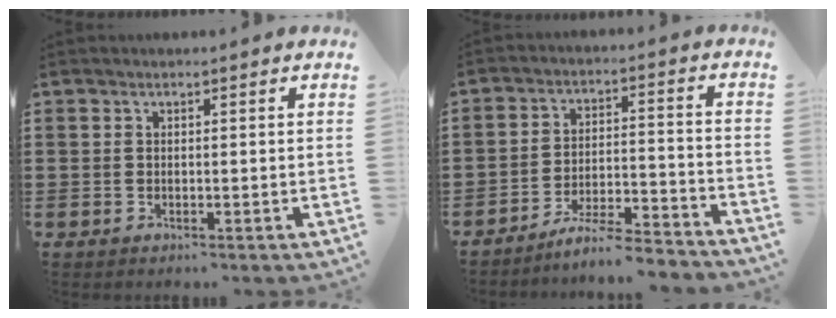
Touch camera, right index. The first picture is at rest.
{"total": 6.7, "force": [-6.2, 0.0, 2.4], "torque": [-0.043, -0.002, -0.119]}